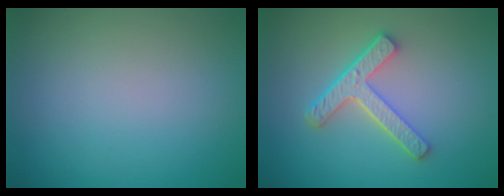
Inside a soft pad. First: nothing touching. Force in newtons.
{"total": 4.4, "press": 3.4, "slide": 2.9}